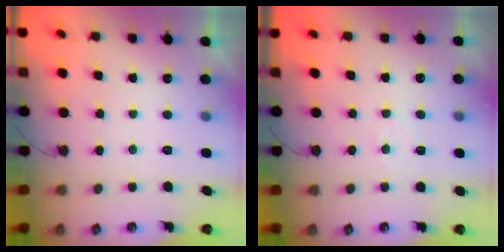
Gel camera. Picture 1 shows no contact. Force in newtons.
{"total": 5.5, "press": 5.5, "slide": 0.5}